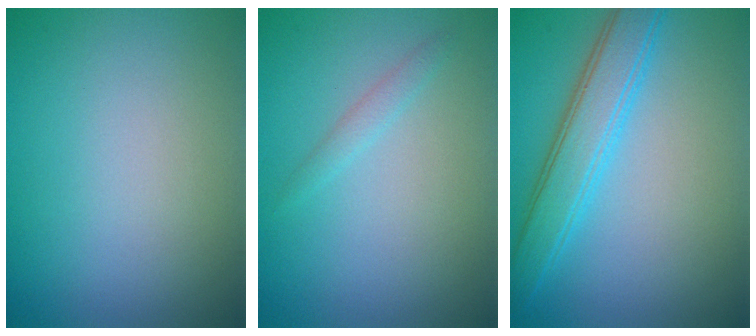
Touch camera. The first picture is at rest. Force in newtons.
{"total": 1.0, "press": 1.0, "slide": 0.0}
{"total": 4.5, "press": 4.5, "slide": 0.1}